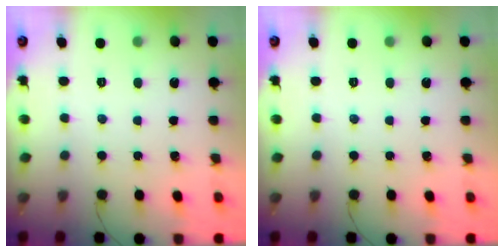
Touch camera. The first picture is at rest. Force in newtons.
{"total": 0.0}